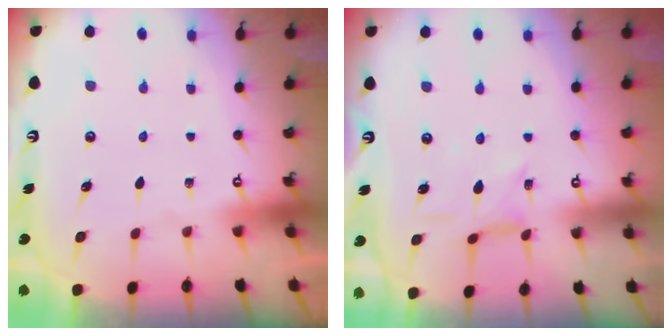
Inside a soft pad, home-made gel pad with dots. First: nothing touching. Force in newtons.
{"total": 2.2, "press": 2.2, "slide": 0.3}